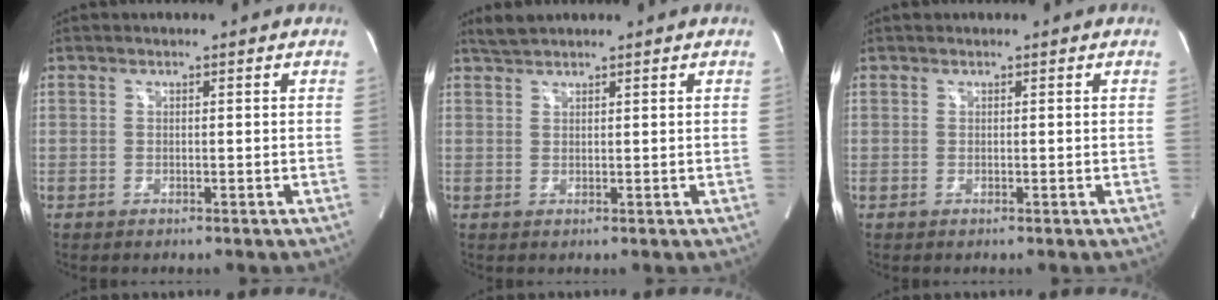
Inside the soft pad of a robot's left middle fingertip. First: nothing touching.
{"total": 2.1, "force": [2.0, 0.1, 0.6], "torque": [-0.019, 0.011, 0.043]}
{"total": 0.0}